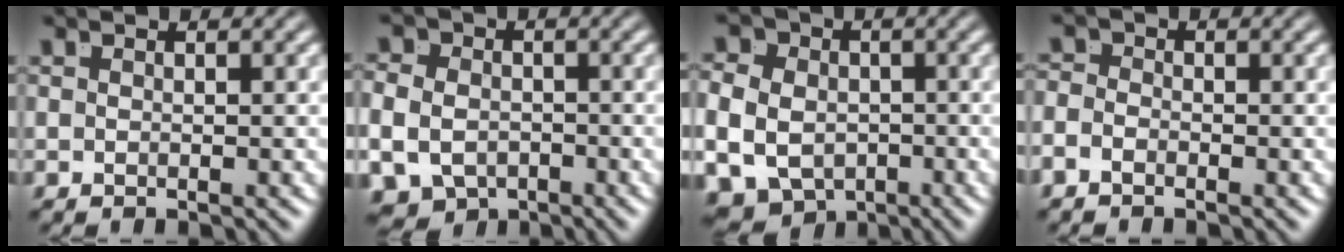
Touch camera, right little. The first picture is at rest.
{"total": 7.2, "force": [-3.2, 5.8, 2.9], "torque": [-0.063, -0.039, -0.045]}
{"total": 11.5, "force": [-3.5, 10.1, 4.5], "torque": [-0.105, -0.046, -0.055]}
{"total": 1.4, "force": [-1.2, 0.6, 0.4], "torque": [-0.007, -0.011, -0.021]}